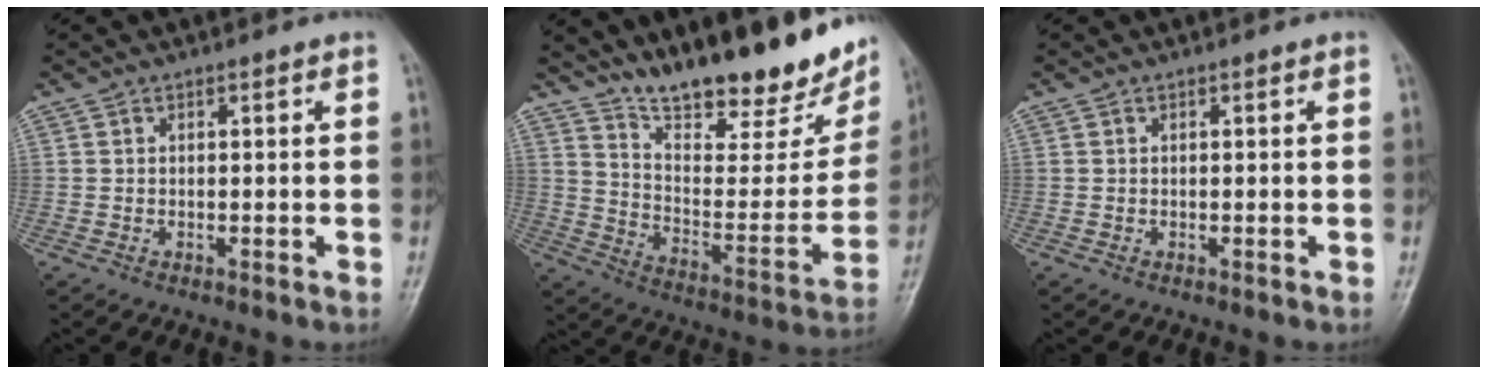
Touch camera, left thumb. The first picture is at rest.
{"total": 24.9, "force": [19.3, 7.2, 14.0], "torque": [-0.170, -0.102, 0.286]}
{"total": 0.0}